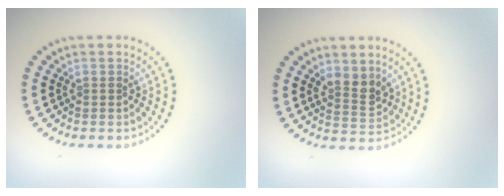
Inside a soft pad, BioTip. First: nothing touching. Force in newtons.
{"total": 2.6, "press": 2.4, "slide": 1.0}